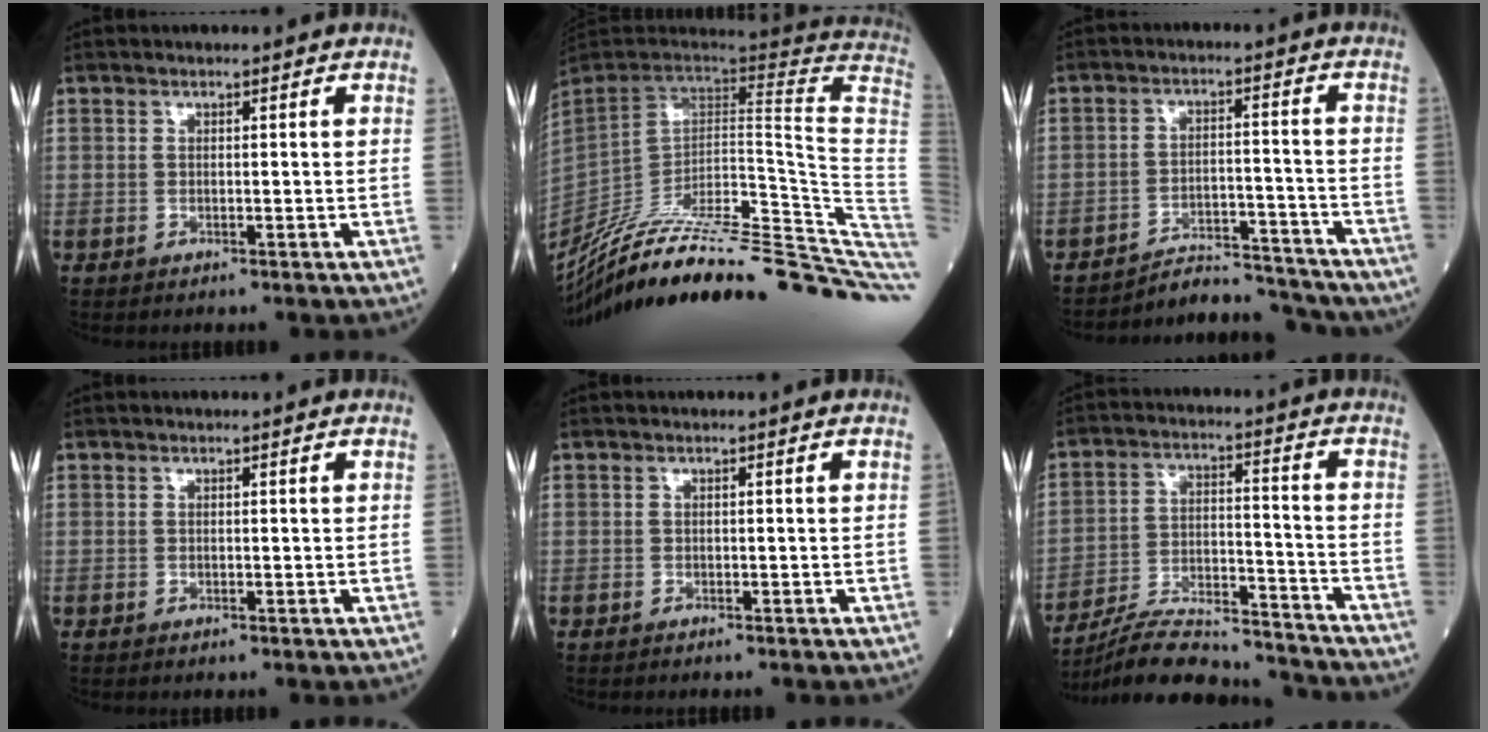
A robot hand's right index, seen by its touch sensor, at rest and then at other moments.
{"total": 40.0, "force": [-32.5, 3.5, 23.0], "torque": [-0.229, -0.059, -0.448]}
{"total": 9.5, "force": [-9.4, 1.8, -0.2], "torque": [0.008, 0.025, -0.141]}
{"total": 0.0}
{"total": 0.6, "force": [-0.5, 0.1, 0.1], "torque": [-0.002, -0.001, -0.011]}
{"total": 17.7, "force": [-16.8, 2.1, 5.1], "torque": [-0.105, 0.009, -0.265]}